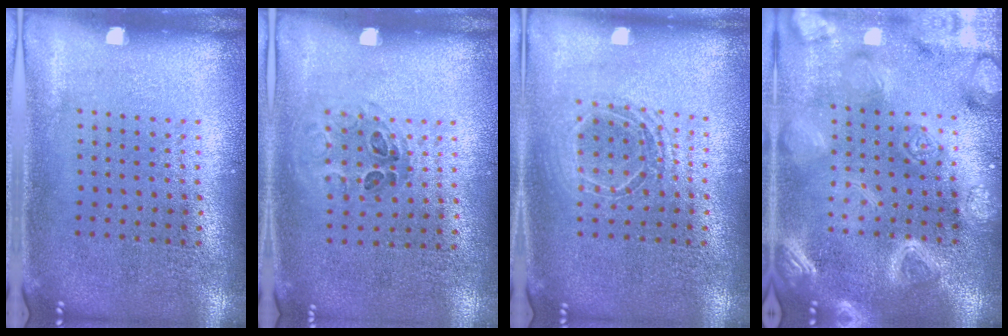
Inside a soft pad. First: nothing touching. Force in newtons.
{"total": 0.9, "press": 0.6, "slide": 0.7}
{"total": 1.5, "press": 1.3, "slide": 0.8}
{"total": 5.6, "press": 5.6, "slide": 0.6}